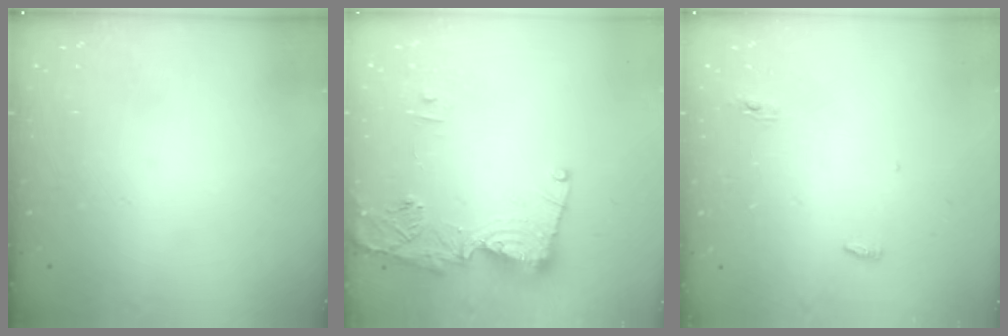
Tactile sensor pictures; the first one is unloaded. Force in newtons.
{"total": 13.6, "press": 13.5, "slide": 1.8}
{"total": 3.6, "press": 3.5, "slide": 0.9}